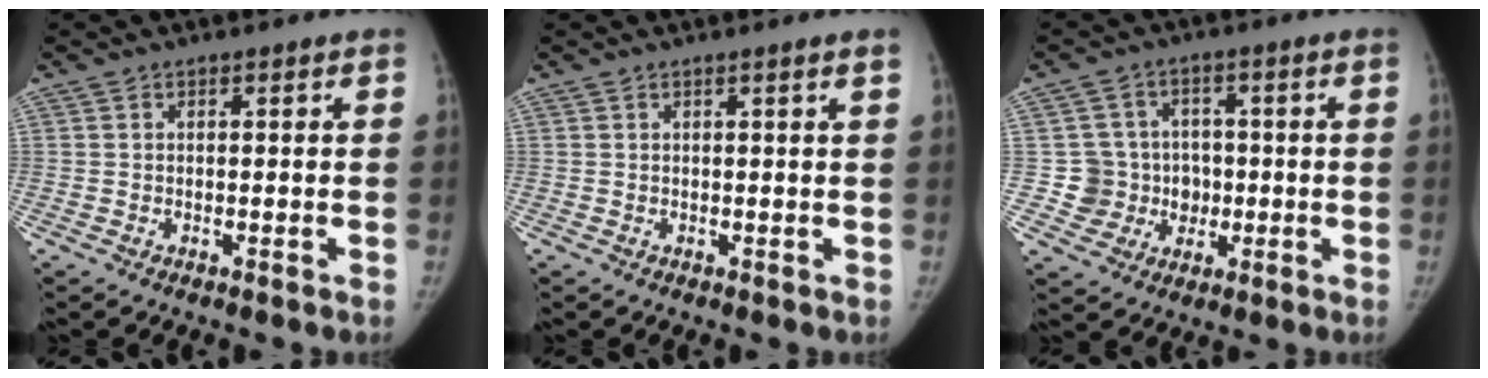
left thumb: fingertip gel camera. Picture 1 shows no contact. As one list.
[{"total": 0.9, "force": [0.5, -0.3, 0.7], "torque": [-0.020, -0.003, 0.012]}, {"total": 8.5, "force": [-0.9, 8.4, 1.1], "torque": [0.030, 0.020, -0.009]}]